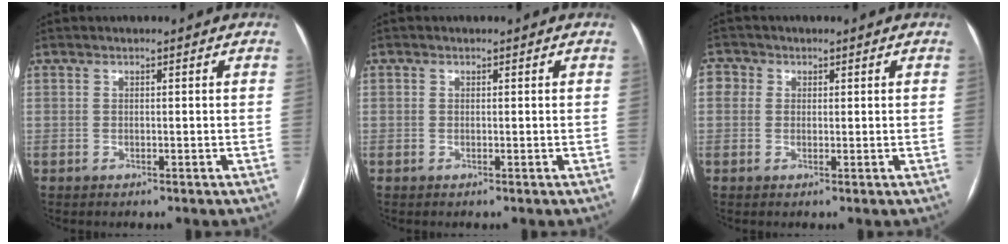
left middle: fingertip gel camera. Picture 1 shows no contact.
{"total": 2.4, "force": [-1.6, -1.5, -0.8], "torque": [0.015, -0.010, -0.020]}
{"total": 1.2, "force": [-1.1, 0.6, 0.0], "torque": [0.001, 0.002, -0.010]}